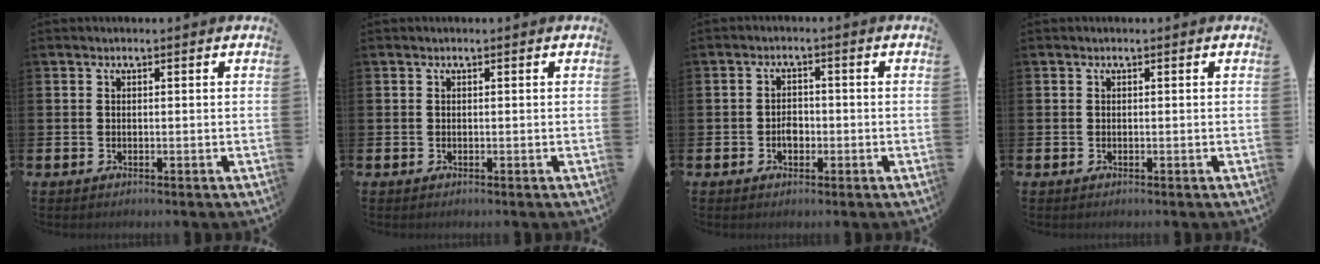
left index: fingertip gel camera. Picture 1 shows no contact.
{"total": 0.0}
{"total": 2.2, "force": [-0.6, 1.6, 1.4], "torque": [-0.015, -0.001, -0.015]}
{"total": 0.0}